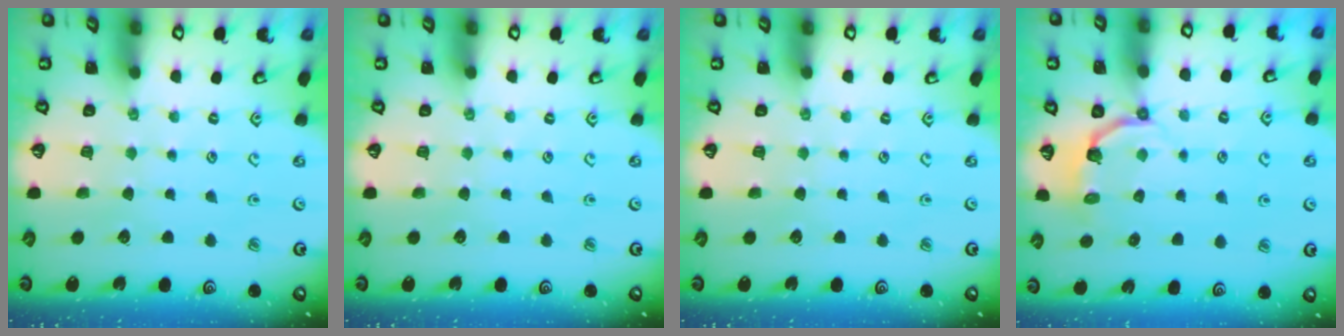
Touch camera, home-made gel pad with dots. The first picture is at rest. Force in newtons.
{"total": 0.0}
{"total": 0.0}
{"total": 3.5, "press": 1.8, "slide": 3.1}